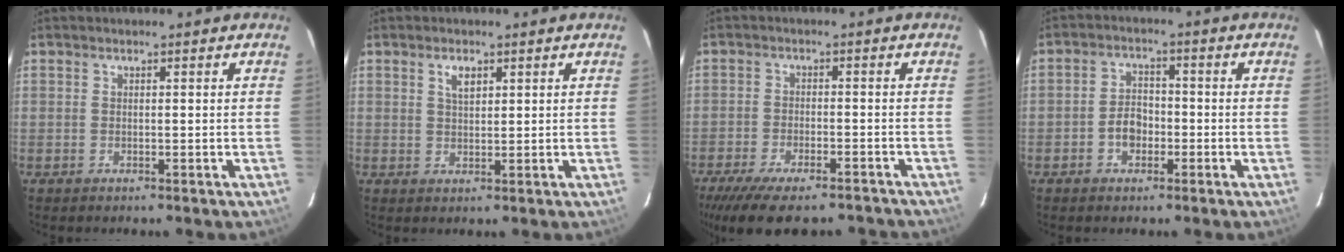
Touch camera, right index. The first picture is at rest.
{"total": 2.8, "force": [1.4, 1.4, 2.0], "torque": [-0.033, 0.004, 0.025]}
{"total": 16.9, "force": [-13.6, 5.4, 8.4], "torque": [-0.181, -0.034, -0.201]}
{"total": 4.4, "force": [-1.9, 3.3, 2.3], "torque": [-0.045, 0.014, -0.030]}